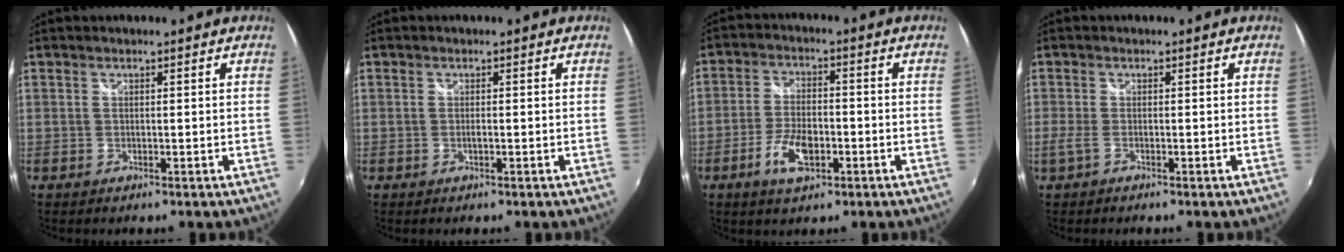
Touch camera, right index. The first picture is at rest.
{"total": 0.6, "force": [-0.1, 0.1, 0.6], "torque": [-0.012, 0.002, -0.002]}
{"total": 7.4, "force": [-3.2, 3.4, 5.7], "torque": [-0.123, 0.000, -0.055]}
{"total": 1.9, "force": [-1.0, 0.4, 1.6], "torque": [-0.035, -0.006, -0.021]}